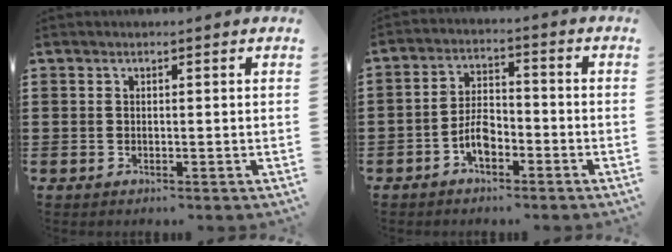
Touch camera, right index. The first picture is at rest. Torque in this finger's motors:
{"motor_torque": [2.14, 0.00, 0.26, 0.08]}